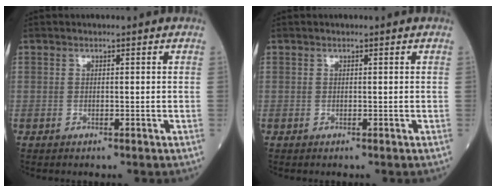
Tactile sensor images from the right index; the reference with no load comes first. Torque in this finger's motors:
{"motor_torque": [0.00, 0.00, 0.00, 0.00]}